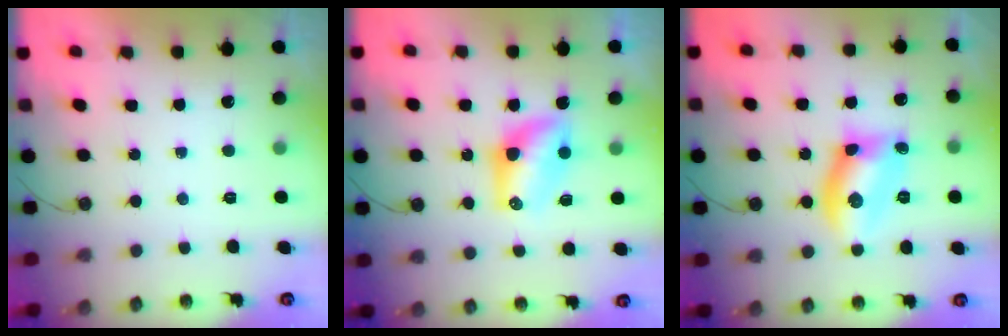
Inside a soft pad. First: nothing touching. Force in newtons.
{"total": 7.4, "press": 7.4, "slide": 0.5}
{"total": 12.1, "press": 11.8, "slide": 2.7}